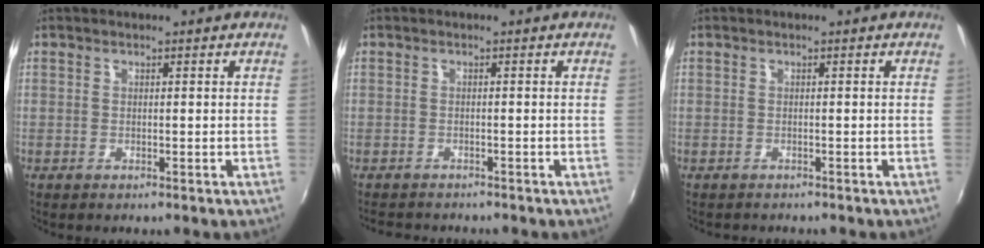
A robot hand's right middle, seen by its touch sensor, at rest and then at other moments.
{"total": 4.2, "force": [-3.9, 0.9, 1.1], "torque": [-0.031, -0.013, -0.061]}
{"total": 1.2, "force": [-1.1, 0.3, 0.2], "torque": [-0.008, -0.003, -0.016]}